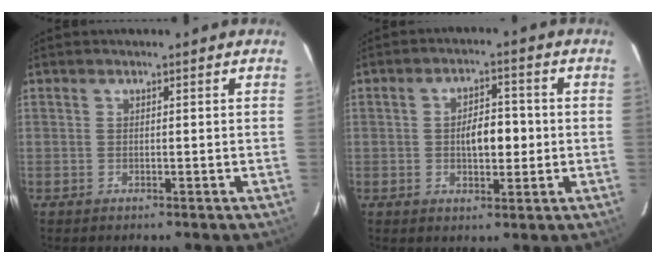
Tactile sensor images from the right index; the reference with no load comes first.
{"total": 5.7, "force": [-0.3, 2.6, 5.1], "torque": [-0.085, 0.010, -0.002]}